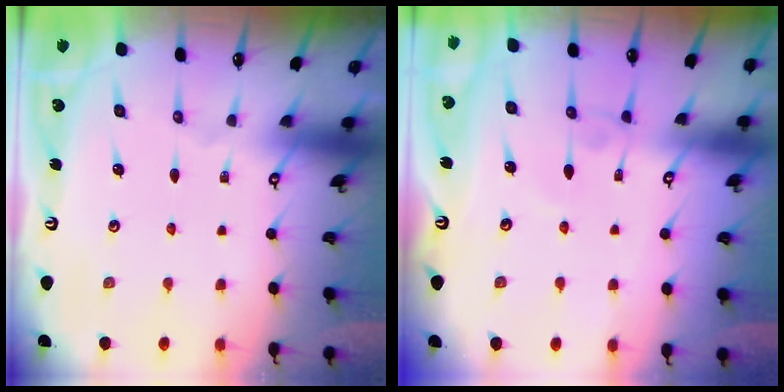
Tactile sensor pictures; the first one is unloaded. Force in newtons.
{"total": 2.2, "press": 2.2, "slide": 0.1}